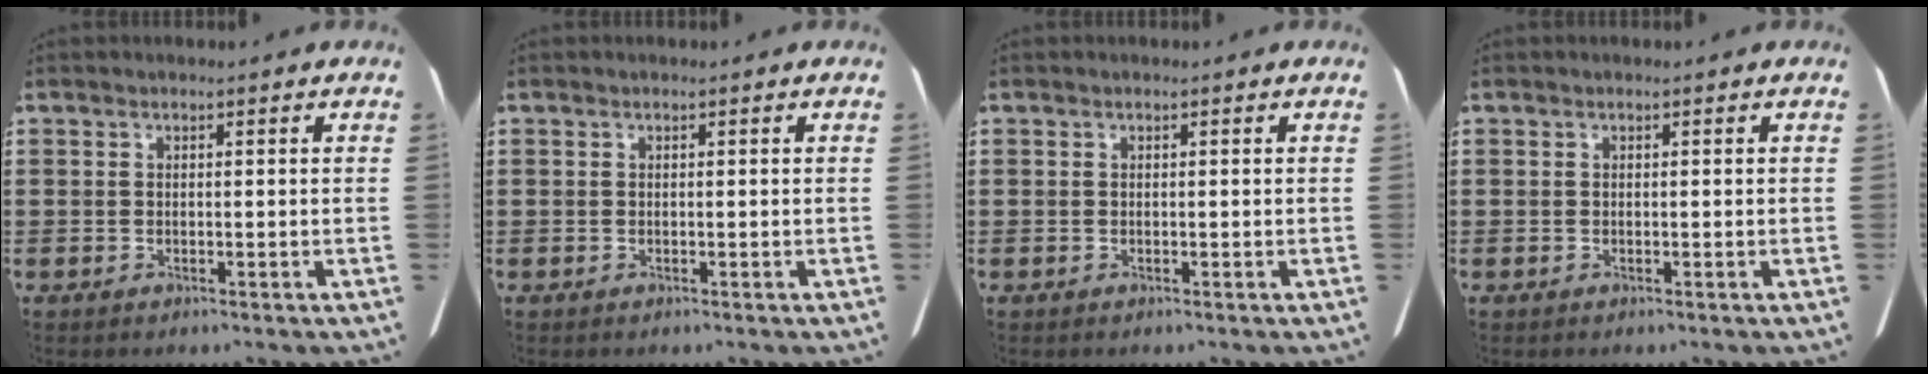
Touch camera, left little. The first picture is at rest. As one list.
[{"total": 0.0}, {"total": 0.0}, {"total": 0.0}]